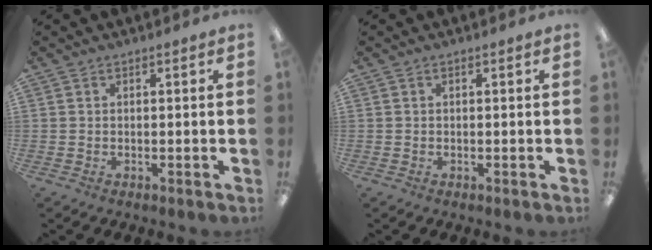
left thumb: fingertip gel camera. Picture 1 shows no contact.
{"total": 0.0}